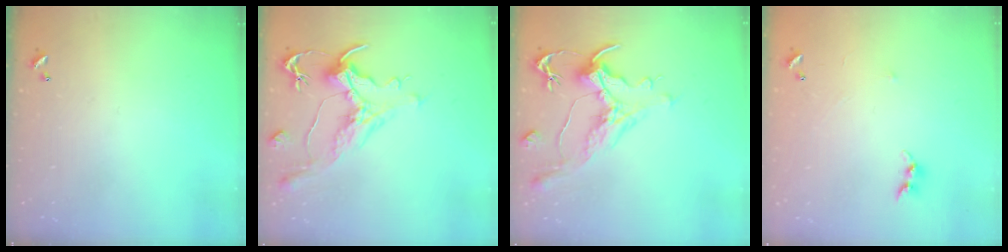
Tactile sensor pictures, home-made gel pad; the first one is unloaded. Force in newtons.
{"total": 1.1, "press": 0.0, "slide": 1.1}
{"total": 1.1, "press": 0.0, "slide": 1.1}
{"total": 6.4, "press": 6.4, "slide": 0.4}